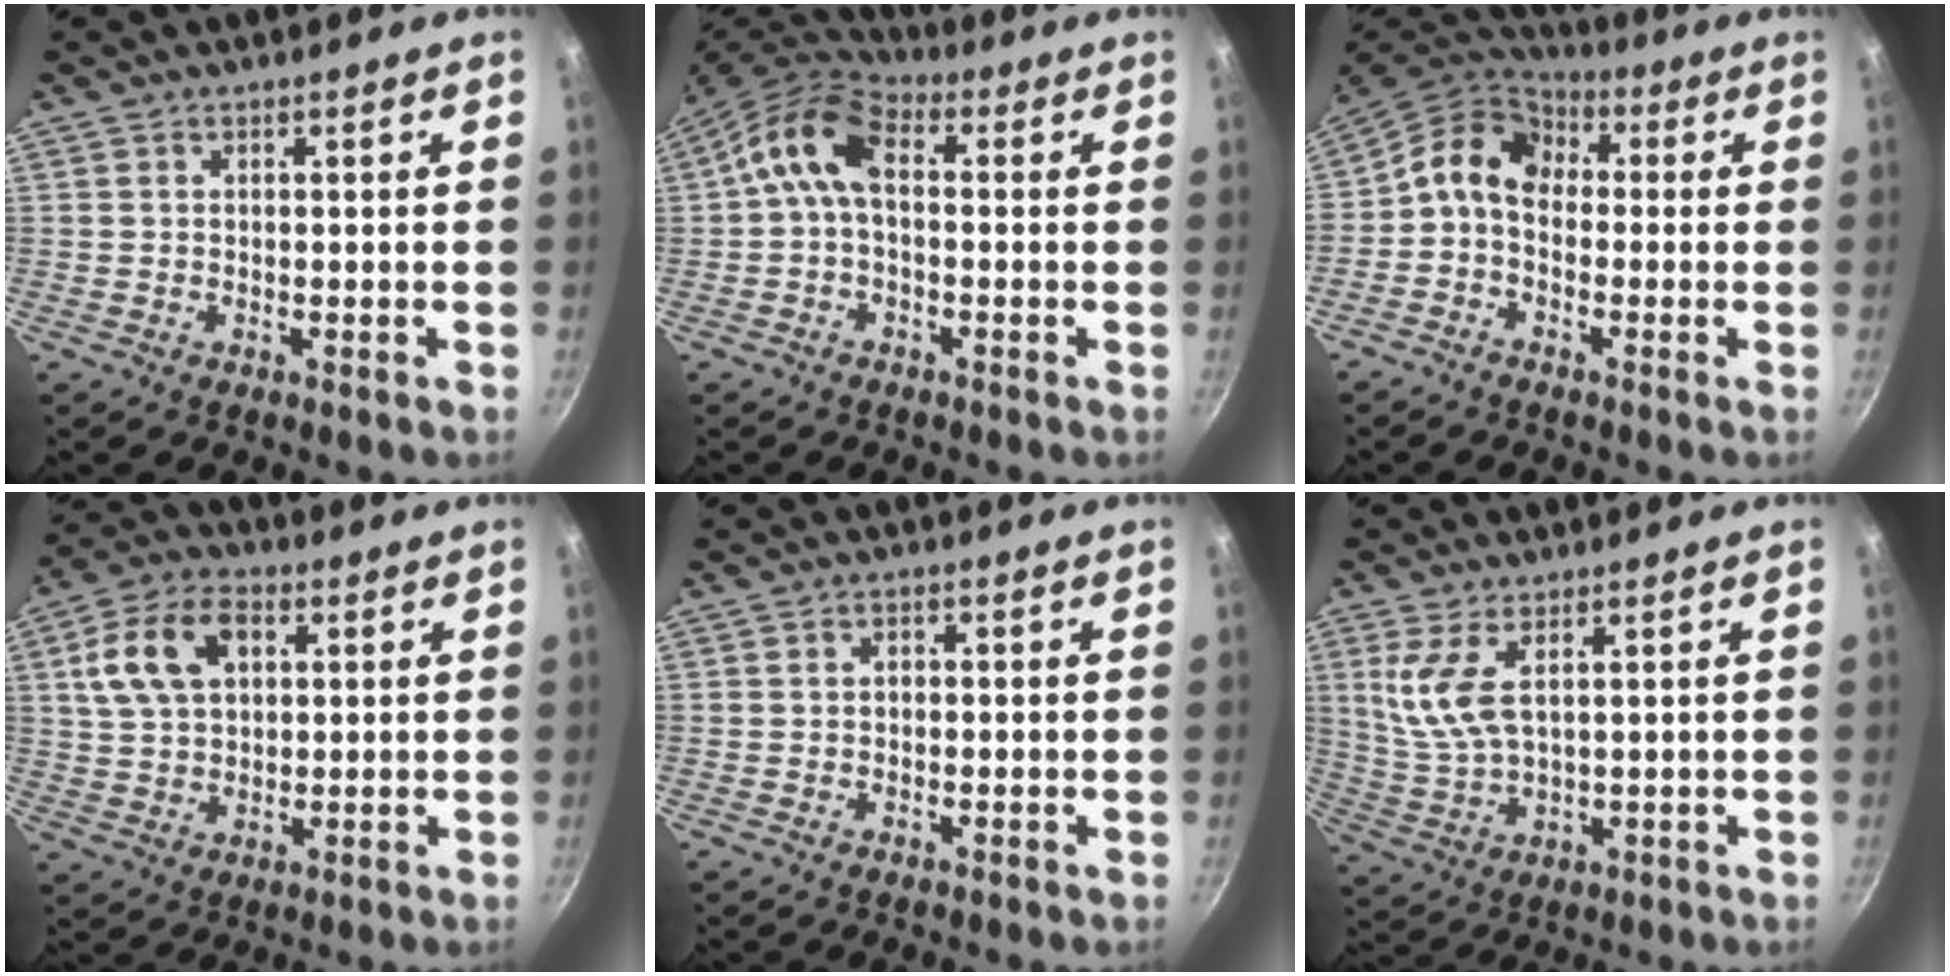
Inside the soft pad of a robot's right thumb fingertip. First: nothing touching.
{"total": 9.3, "force": [0.3, 5.7, 7.3], "torque": [-0.132, 0.032, -0.014]}
{"total": 10.7, "force": [-0.1, 8.0, 7.2], "torque": [-0.119, 0.041, -0.026]}
{"total": 12.1, "force": [3.6, 8.0, 8.4], "torque": [-0.142, 0.011, 0.059]}
{"total": 1.1, "force": [0.0, 0.8, 0.7], "torque": [-0.010, 0.005, -0.002]}
{"total": 8.1, "force": [3.0, 3.5, 6.6], "torque": [-0.140, -0.015, 0.072]}